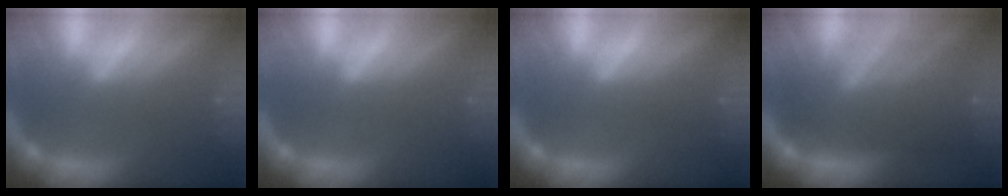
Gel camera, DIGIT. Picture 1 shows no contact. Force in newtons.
{"total": 0.0}
{"total": 0.9}
{"total": 9.0}